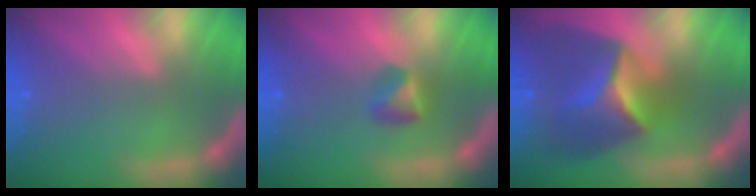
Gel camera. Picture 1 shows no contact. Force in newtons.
{"total": 1.9}
{"total": 8.4}